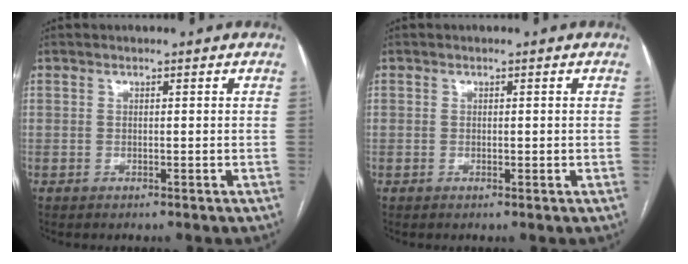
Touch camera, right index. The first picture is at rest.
{"total": 0.6, "force": [0.1, 0.4, 0.4], "torque": [-0.001, 0.002, 0.002]}